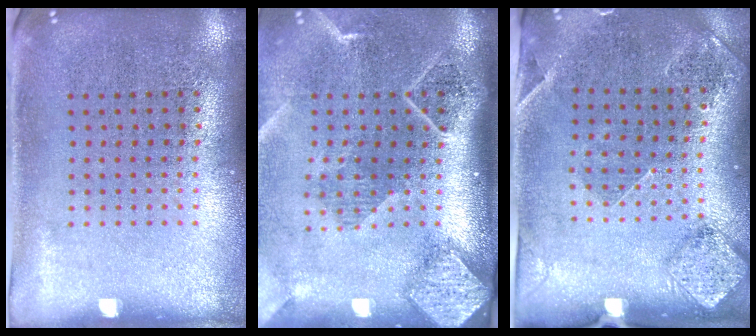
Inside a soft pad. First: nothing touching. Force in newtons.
{"total": 2.7, "press": 2.1, "slide": 1.7}
{"total": 1.5, "press": 1.4, "slide": 0.4}